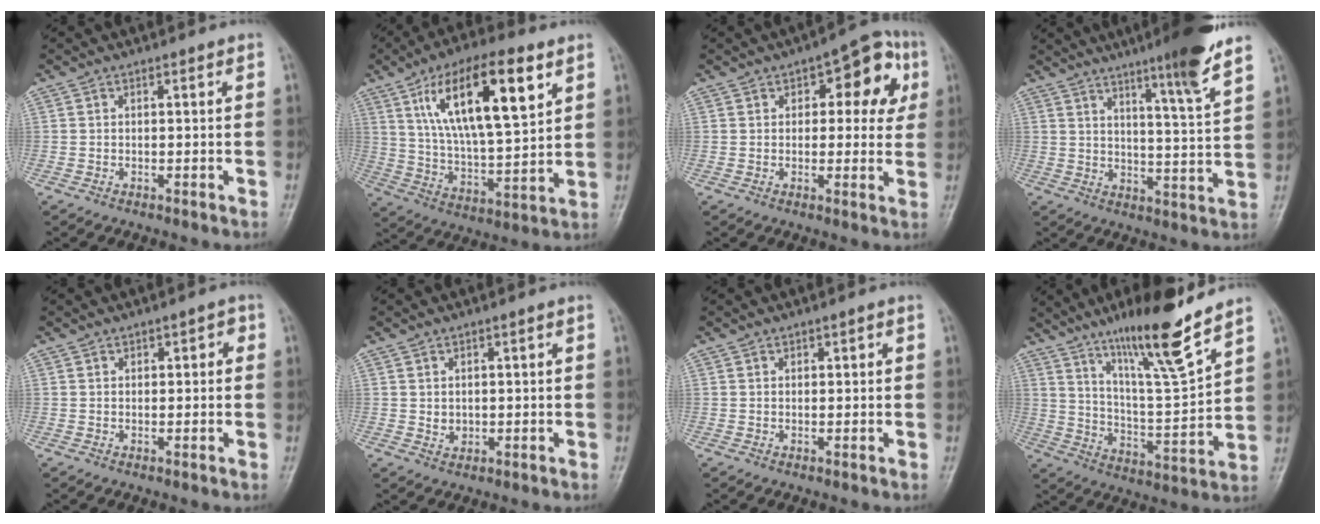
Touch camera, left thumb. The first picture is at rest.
{"total": 20.1, "force": [8.7, 6.9, 16.8], "torque": [-0.271, -0.025, 0.155]}
{"total": 11.4, "force": [3.6, 6.2, 8.9], "torque": [-0.058, 0.013, 0.037]}
{"total": 12.3, "force": [8.5, 0.0, 8.9], "torque": [-0.128, -0.050, 0.124]}
{"total": 2.3, "force": [0.8, 1.5, 1.7], "torque": [-0.008, 0.001, 0.007]}
{"total": 2.0, "force": [0.4, 1.7, 1.0], "torque": [-0.010, -0.004, 0.012]}
{"total": 1.3, "force": [0.6, 0.8, 0.9], "torque": [-0.005, 0.000, 0.009]}
{"total": 16.4, "force": [11.8, 1.1, 11.4], "torque": [-0.181, -0.071, 0.205]}